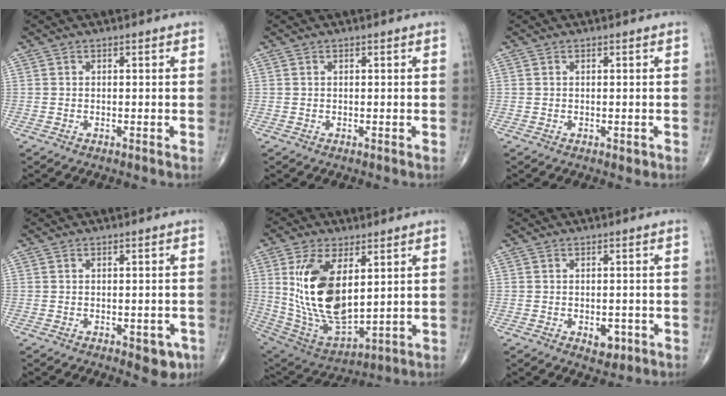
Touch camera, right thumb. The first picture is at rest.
{"total": 0.0}
{"total": 0.8, "force": [-0.1, 0.5, 0.6], "torque": [-0.006, -0.002, 0.002]}
{"total": 4.3, "force": [-1.8, 2.2, 3.2], "torque": [-0.015, 0.002, -0.017]}
{"total": 18.4, "force": [4.3, 9.2, 15.3], "torque": [-0.287, -0.026, 0.101]}
{"total": 3.2, "force": [-1.0, 2.0, 2.3], "torque": [-0.018, 0.000, -0.007]}